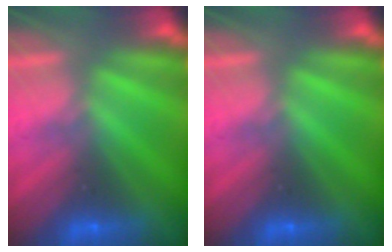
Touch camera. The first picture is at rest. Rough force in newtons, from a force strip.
{"total": 0.0}